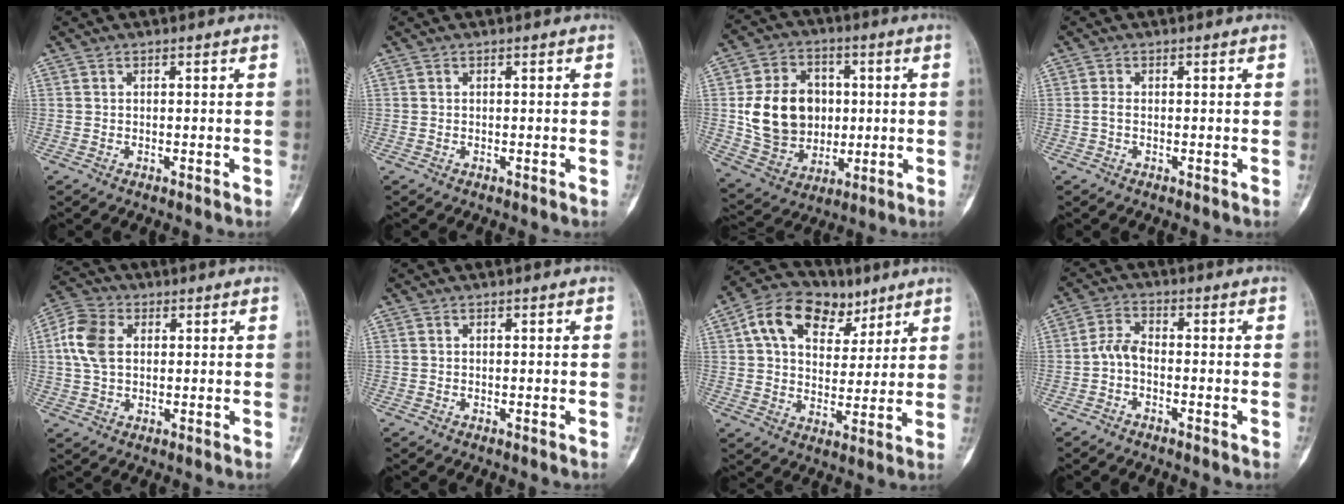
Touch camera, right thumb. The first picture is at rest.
{"total": 0.0}
{"total": 16.3, "force": [1.0, 13.3, 9.4], "torque": [-0.126, 0.005, 0.032]}
{"total": 0.8, "force": [-0.2, 0.5, 0.7], "torque": [-0.014, 0.000, -0.005]}
{"total": 8.3, "force": [1.6, 5.8, 5.8], "torque": [-0.123, 0.017, 0.025]}
{"total": 0.0}
{"total": 15.4, "force": [7.4, 10.2, 8.9], "torque": [-0.117, -0.004, 0.128]}
{"total": 3.7, "force": [-1.3, 2.0, 2.9], "torque": [-0.057, 0.017, -0.034]}